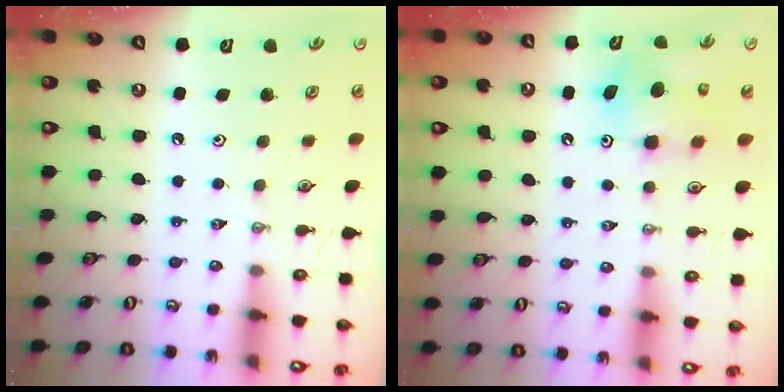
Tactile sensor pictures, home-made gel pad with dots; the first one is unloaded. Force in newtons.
{"total": 7.6, "press": 7.6, "slide": 0.4}